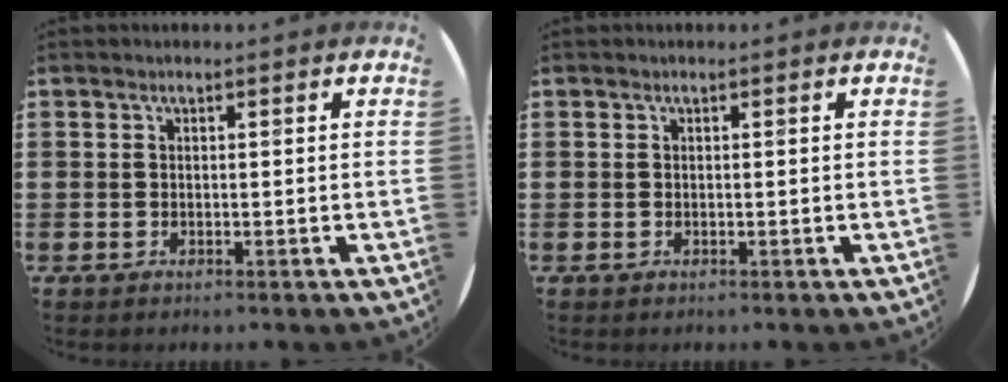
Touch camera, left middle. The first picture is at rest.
{"total": 0.0}